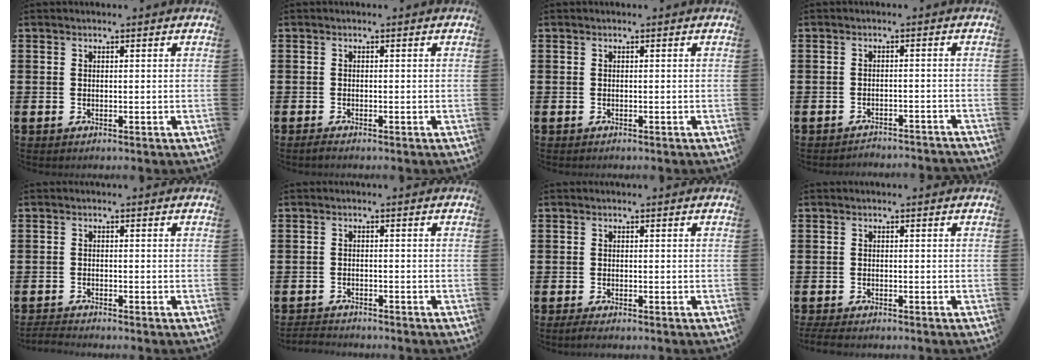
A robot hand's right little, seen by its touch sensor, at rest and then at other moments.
{"total": 0.7, "force": [-0.5, 0.0, 0.4], "torque": [-0.007, -0.003, -0.010]}
{"total": 0.0}
{"total": 1.8, "force": [-1.8, -0.1, -0.1], "torque": [-0.002, 0.004, -0.039]}
{"total": 1.3, "force": [-1.2, -0.1, 0.2], "torque": [-0.005, 0.001, -0.025]}
{"total": 1.5, "force": [-1.5, 0.0, -0.1], "torque": [-0.003, 0.001, -0.033]}
{"total": 0.9, "force": [-0.6, 0.1, 0.6], "torque": [-0.012, -0.003, -0.012]}
{"total": 1.2, "force": [-1.0, 0.3, 0.7], "torque": [-0.013, 0.000, -0.021]}